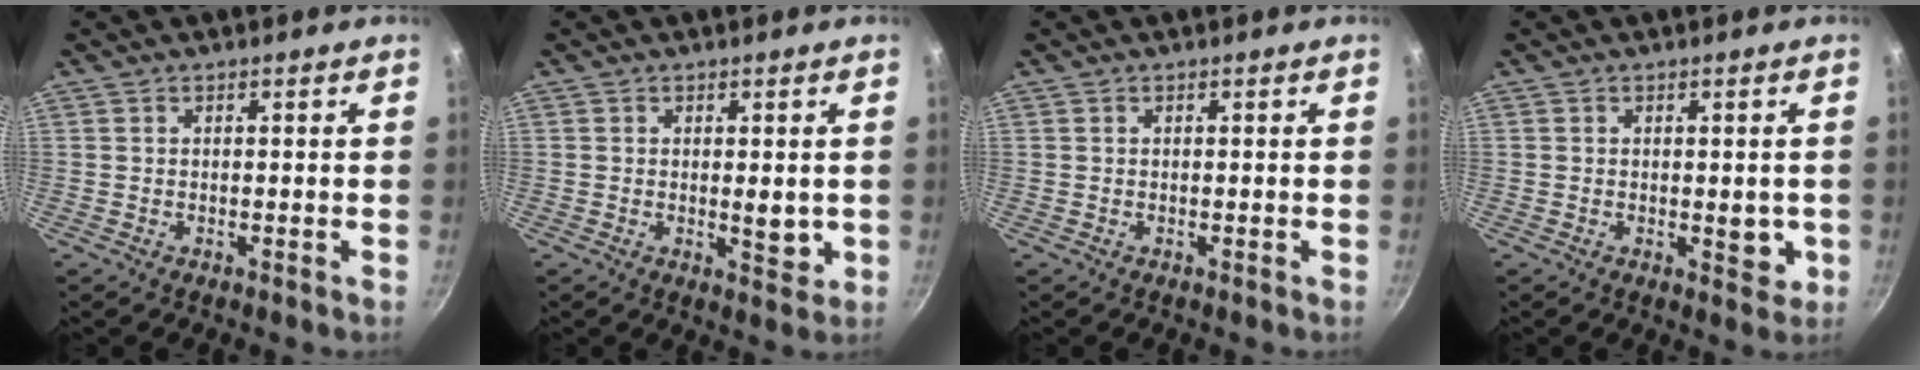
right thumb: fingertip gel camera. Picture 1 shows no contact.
{"total": 3.6, "force": [0.1, 1.8, 3.2], "torque": [-0.040, -0.012, 0.004]}
{"total": 0.0}
{"total": 3.8, "force": [-0.4, 2.1, 3.1], "torque": [-0.025, -0.001, -0.002]}